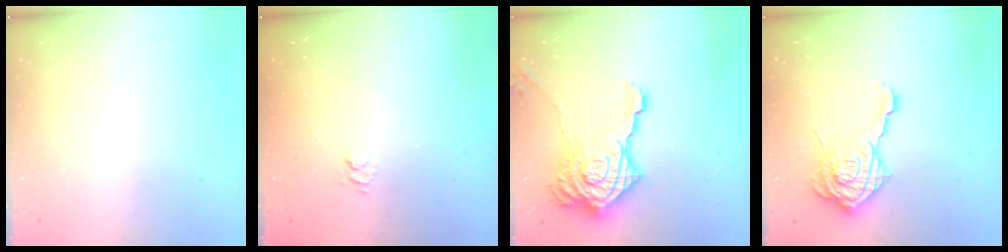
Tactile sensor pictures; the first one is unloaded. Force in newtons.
{"total": 2.5, "press": 2.0, "slide": 1.4}
{"total": 23.1, "press": 23.0, "slide": 2.2}
{"total": 14.4, "press": 14.4, "slide": 0.9}